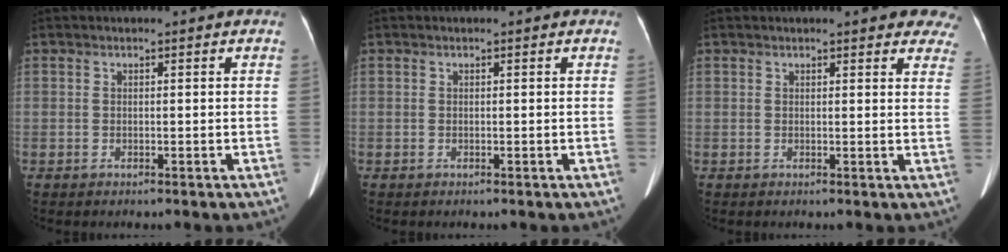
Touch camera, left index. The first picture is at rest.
{"total": 0.0}
{"total": 9.8, "force": [8.3, 2.4, 4.7], "torque": [-0.027, -0.003, 0.072]}